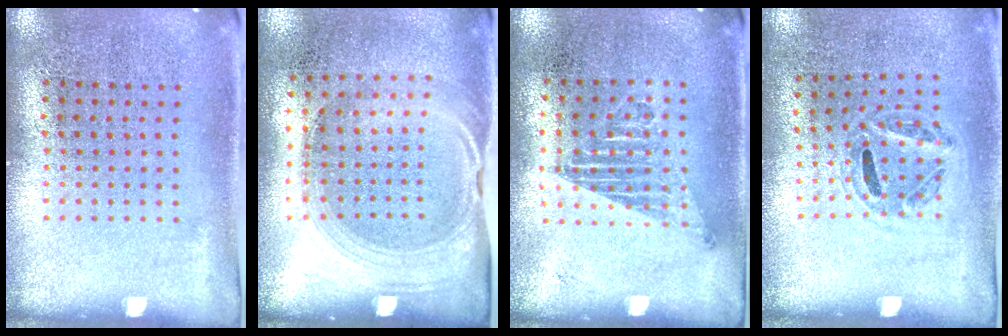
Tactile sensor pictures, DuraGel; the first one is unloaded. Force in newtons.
{"total": 1.5, "press": 1.2, "slide": 0.8}
{"total": 1.2, "press": 1.0, "slide": 0.7}
{"total": 1.1, "press": 0.7, "slide": 0.9}